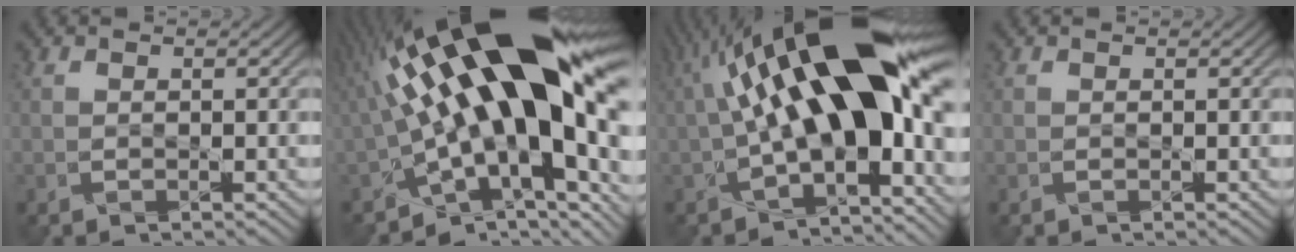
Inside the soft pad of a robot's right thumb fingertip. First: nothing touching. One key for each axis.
{"total": 20.1, "fx": 2.2, "fy": 7.8, "fz": 18.4, "tx": -0.271, "ty": 0.021, "tz": 0.018}
{"total": 17.7, "fx": 2.3, "fy": 6.2, "fz": 16.4, "tx": -0.249, "ty": 0.042, "tz": 0.024}
{"total": 0.0}